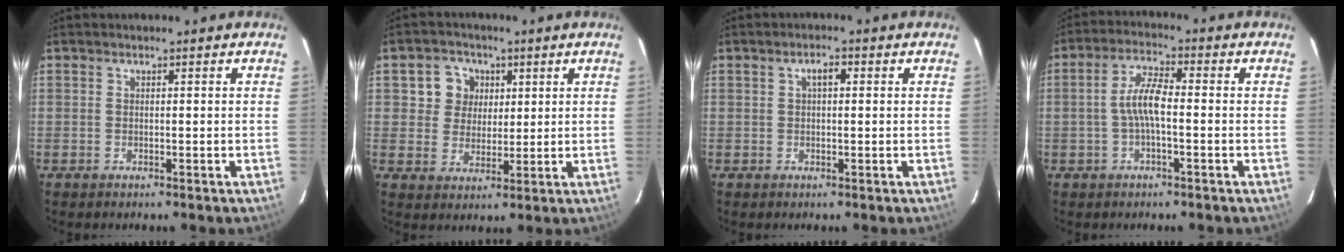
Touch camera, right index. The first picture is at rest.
{"total": 6.9, "force": [1.9, 6.4, 1.8], "torque": [-0.039, 0.018, 0.032]}
{"total": 2.0, "force": [0.5, 0.9, 1.8], "torque": [-0.032, 0.010, 0.008]}
{"total": 5.5, "force": [-0.9, 1.4, 5.3], "torque": [-0.109, 0.012, -0.018]}